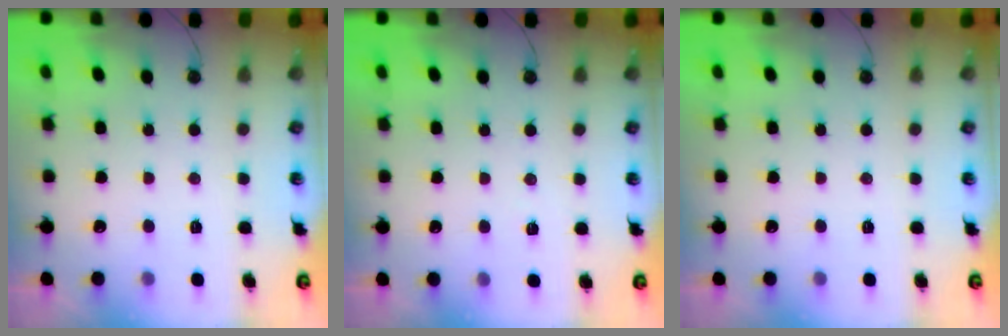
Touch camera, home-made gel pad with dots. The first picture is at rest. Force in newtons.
{"total": 4.6, "press": 2.3, "slide": 4.0}
{"total": 0.0}